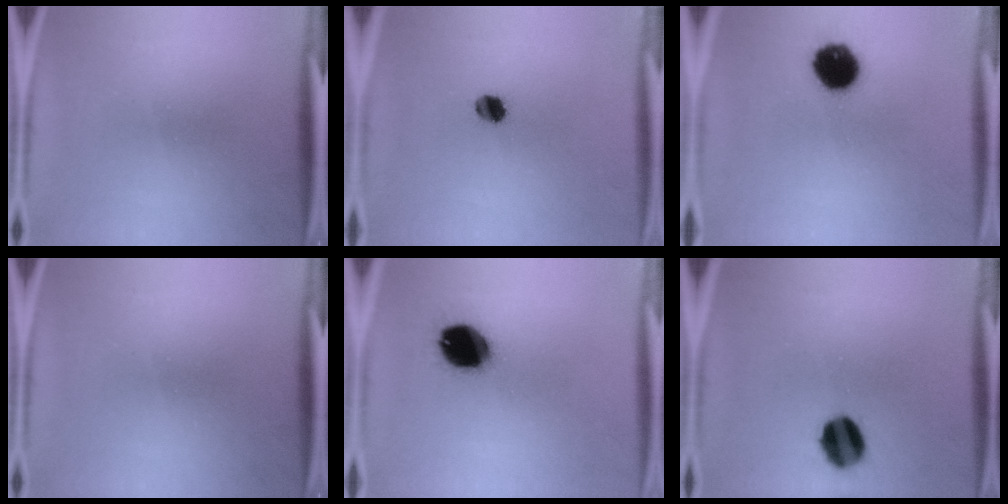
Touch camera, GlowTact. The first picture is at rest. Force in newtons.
{"total": 3.9}
{"total": 10.8}
{"total": 0.0}
{"total": 14.3}
{"total": 9.9}